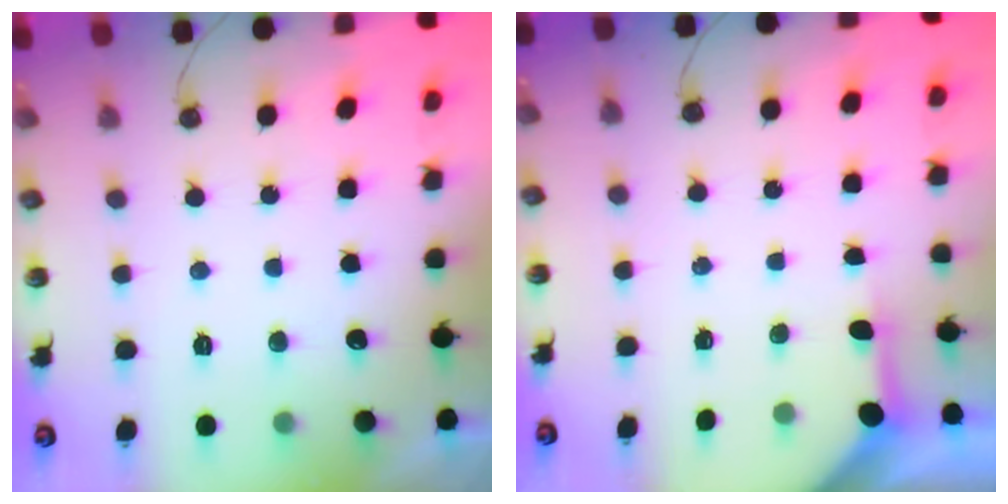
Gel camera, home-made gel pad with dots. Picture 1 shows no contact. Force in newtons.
{"total": 3.3, "press": 3.3, "slide": 0.3}